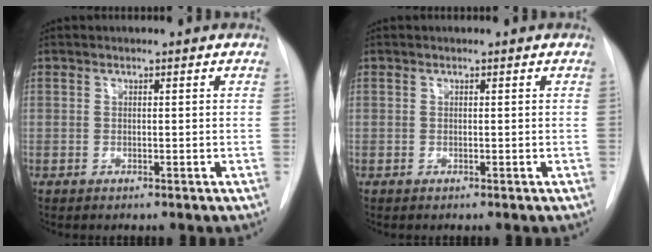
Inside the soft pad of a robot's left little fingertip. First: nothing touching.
{"total": 0.0}